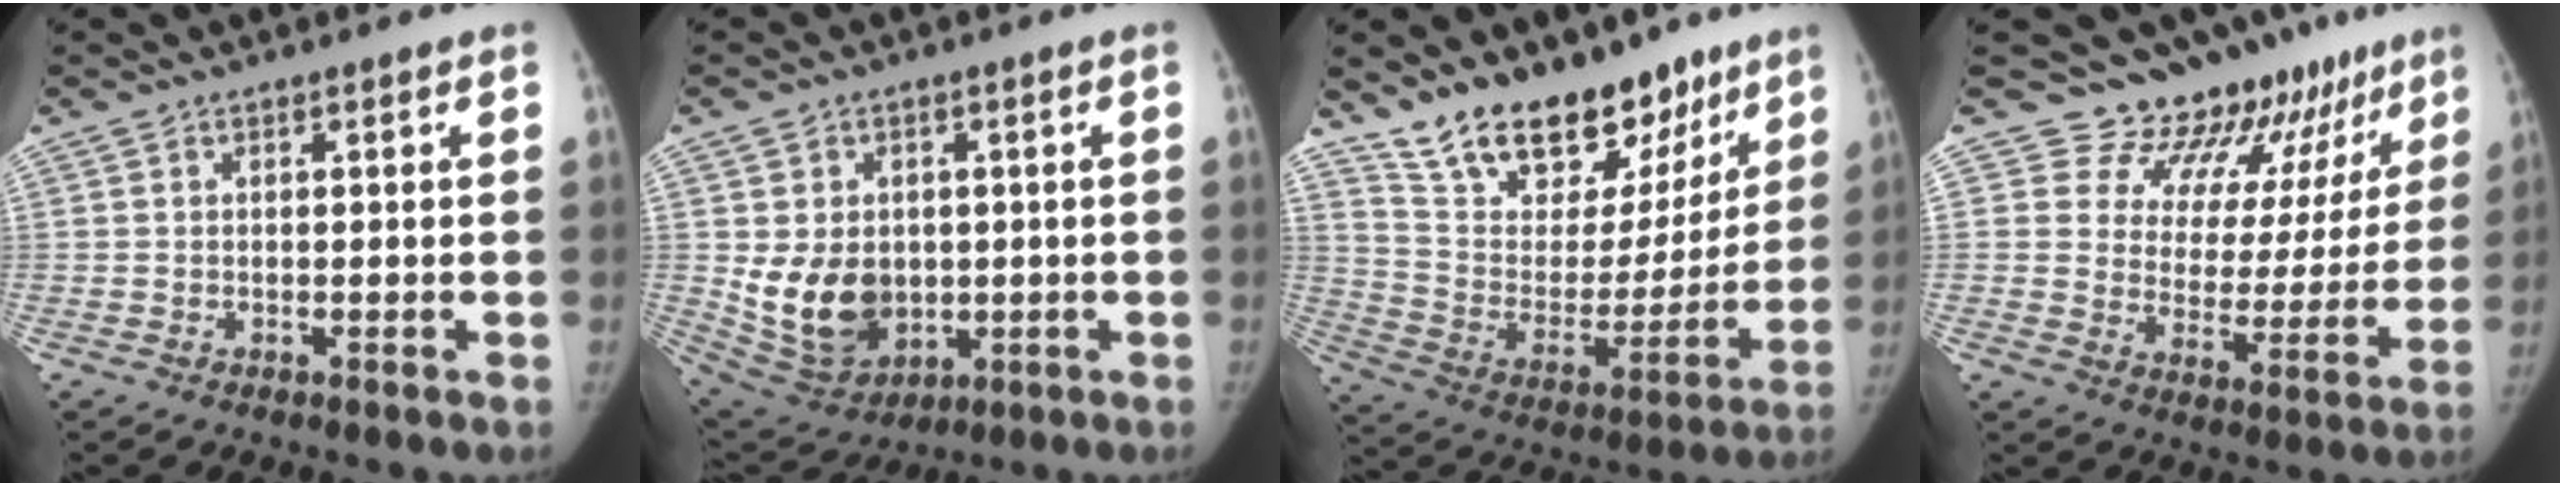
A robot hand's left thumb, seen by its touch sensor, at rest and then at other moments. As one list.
[{"total": 12.2, "force": [-0.3, 9.4, 7.7], "torque": [-0.099, -0.012, 0.024]}, {"total": 23.0, "force": [17.1, 11.6, 10.2], "torque": [-0.110, -0.086, 0.285]}, {"total": 14.8, "force": [12.6, 6.7, 3.8], "torque": [0.009, -0.097, 0.166]}]